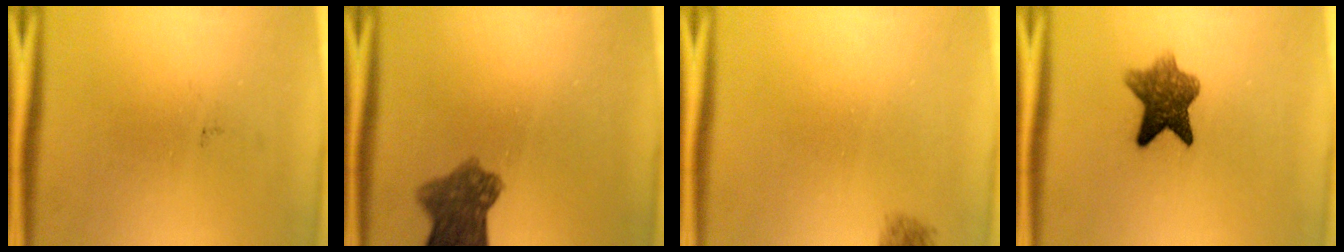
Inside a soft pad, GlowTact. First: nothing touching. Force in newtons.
{"total": 7.2}
{"total": 1.1}
{"total": 7.4}